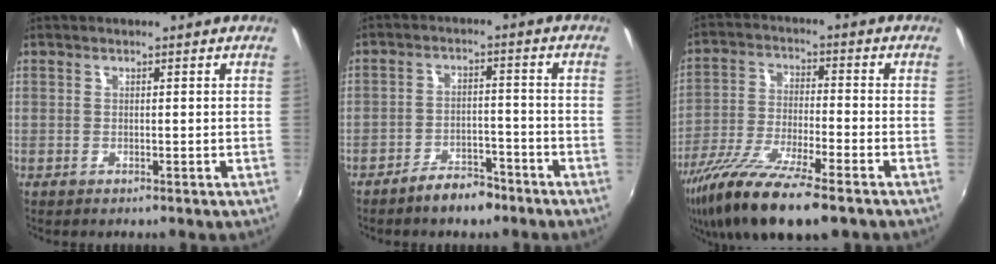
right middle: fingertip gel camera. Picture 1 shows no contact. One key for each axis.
{"total": 6.0, "fx": -4.9, "fy": 2.2, "fz": 2.7, "tx": -0.059, "ty": 0.013, "tz": -0.070}
{"total": 16.5, "fx": -11.3, "fy": 3.2, "fz": 11.5, "tx": -0.231, "ty": -0.045, "tz": -0.208}